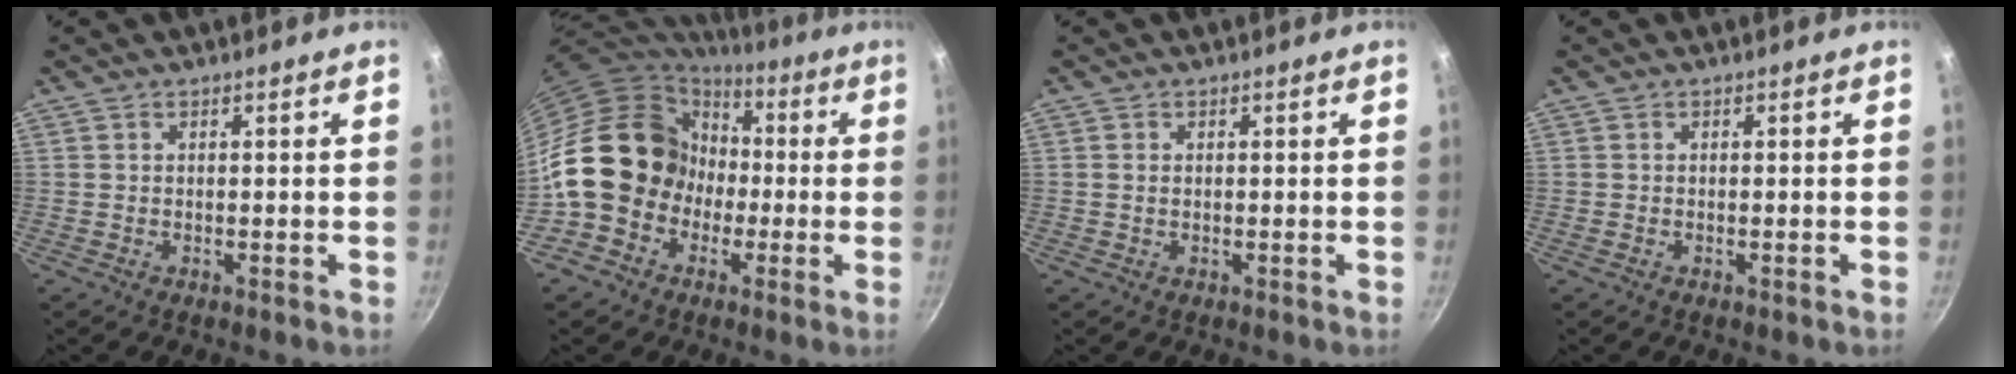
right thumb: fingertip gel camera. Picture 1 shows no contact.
{"total": 17.9, "force": [-2.3, 15.5, 8.7], "torque": [-0.110, 0.053, -0.039]}
{"total": 0.8, "force": [0.1, 0.6, 0.5], "torque": [-0.010, 0.002, 0.001]}
{"total": 0.0}